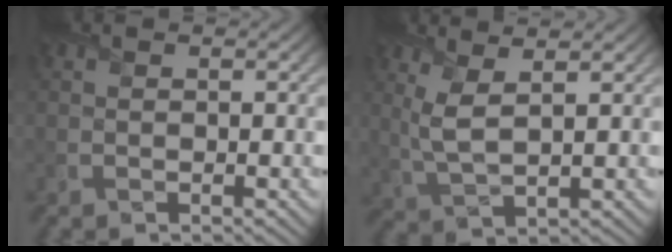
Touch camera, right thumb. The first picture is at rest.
{"total": 4.4, "force": [2.1, 1.4, 3.6], "torque": [-0.092, -0.002, 0.051]}